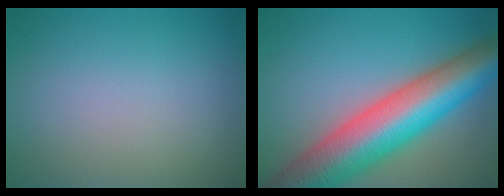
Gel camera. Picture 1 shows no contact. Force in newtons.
{"total": 13.0, "press": 13.0, "slide": 0.5}